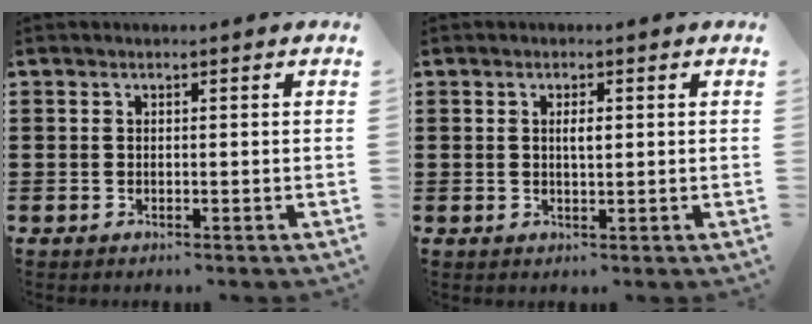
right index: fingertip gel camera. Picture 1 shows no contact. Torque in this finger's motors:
{"motor_torque": [0.54, 0.36, 0.05, 0.05]}